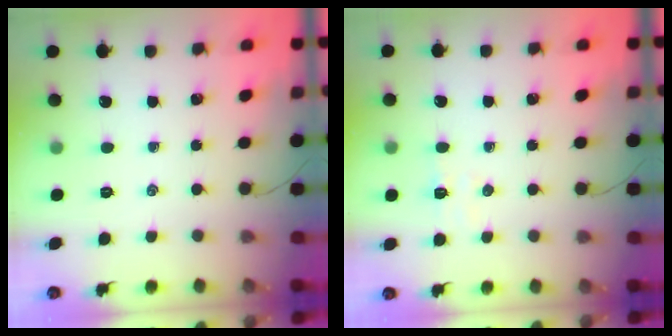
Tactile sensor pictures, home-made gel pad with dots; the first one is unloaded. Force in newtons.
{"total": 5.1, "press": 5.0, "slide": 1.2}